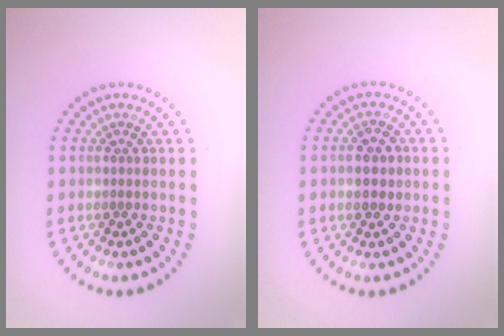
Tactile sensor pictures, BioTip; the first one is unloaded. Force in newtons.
{"total": 1.7, "press": 1.7, "slide": 0.2}